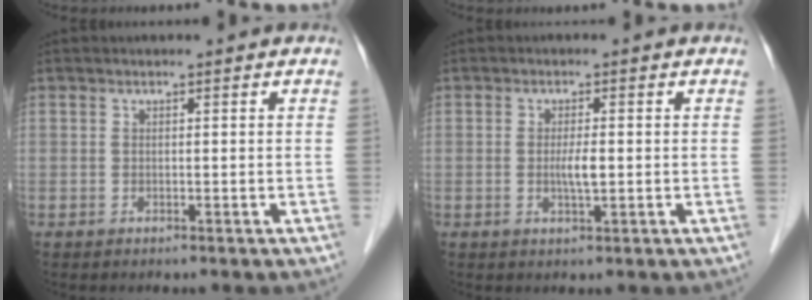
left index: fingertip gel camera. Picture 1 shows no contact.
{"total": 2.5, "force": [-0.2, 0.3, 2.5], "torque": [-0.050, -0.002, -0.003]}